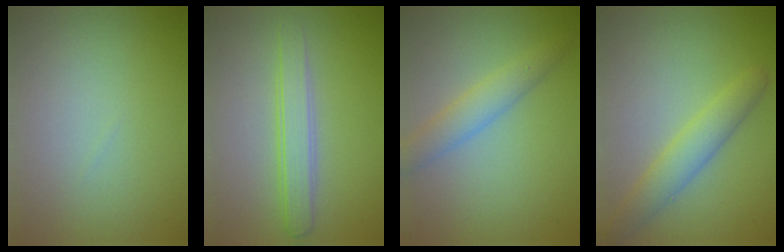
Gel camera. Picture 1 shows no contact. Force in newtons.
{"total": 2.7, "press": 2.7, "slide": 0.1}
{"total": 2.9, "press": 2.9, "slide": 0.1}
{"total": 3.2, "press": 3.2, "slide": 0.2}